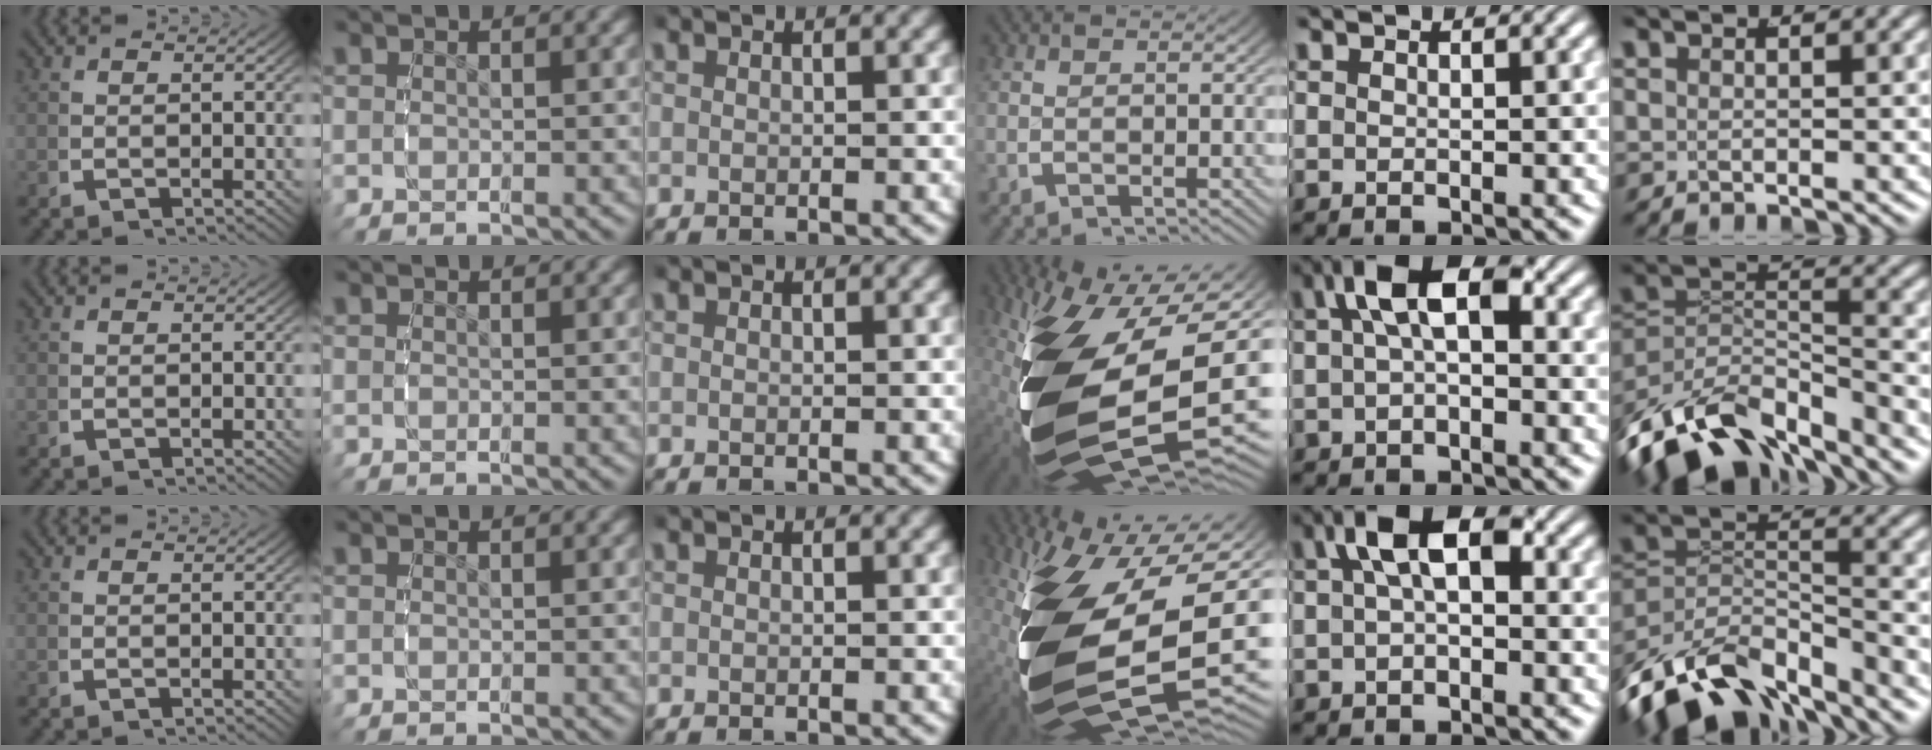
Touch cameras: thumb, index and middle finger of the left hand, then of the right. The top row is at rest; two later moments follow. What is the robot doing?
{"motion": "grasp_and_lifting", "object": "bottle cap"}